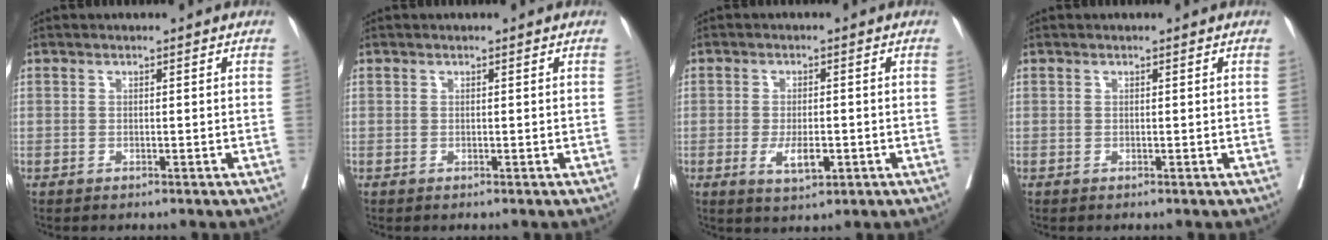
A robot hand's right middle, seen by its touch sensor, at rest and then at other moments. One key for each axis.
{"total": 0.0}
{"total": 4.5, "fx": -1.5, "fy": 1.6, "fz": 4.0, "tx": -0.071, "ty": -0.004, "tz": -0.018}
{"total": 0.0}